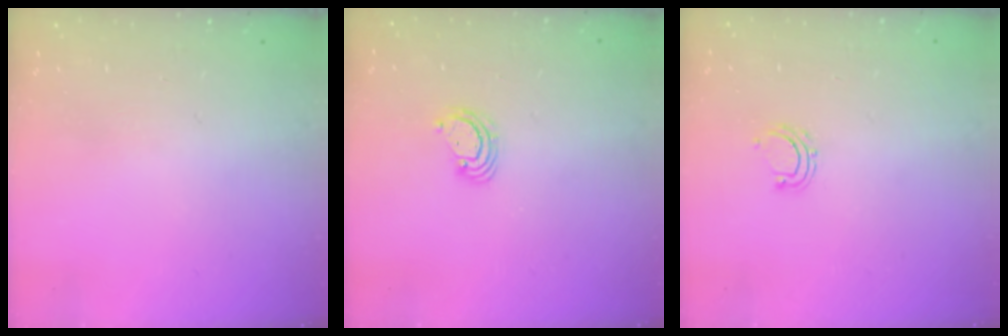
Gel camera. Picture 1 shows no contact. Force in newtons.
{"total": 2.9, "press": 2.9, "slide": 0.3}
{"total": 5.3, "press": 5.2, "slide": 1.1}